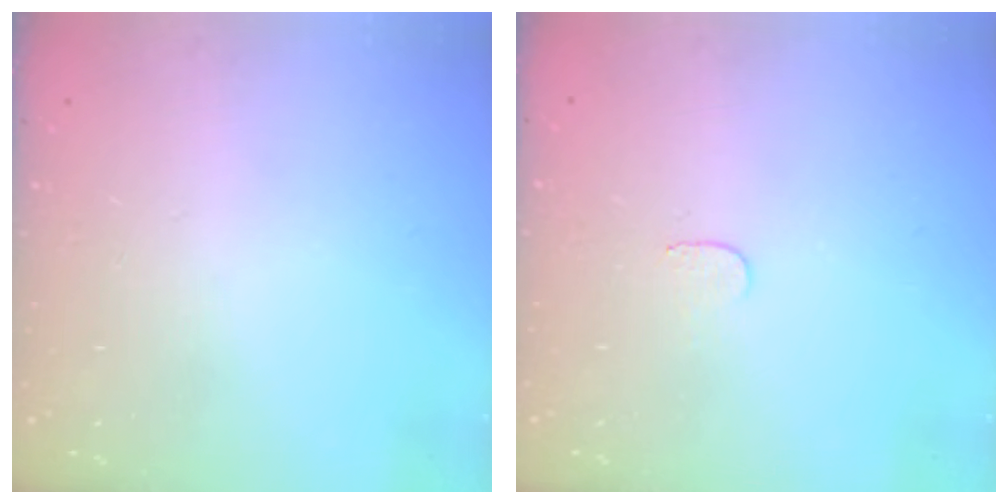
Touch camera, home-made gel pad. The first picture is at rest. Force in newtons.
{"total": 3.4, "press": 3.4, "slide": 0.2}